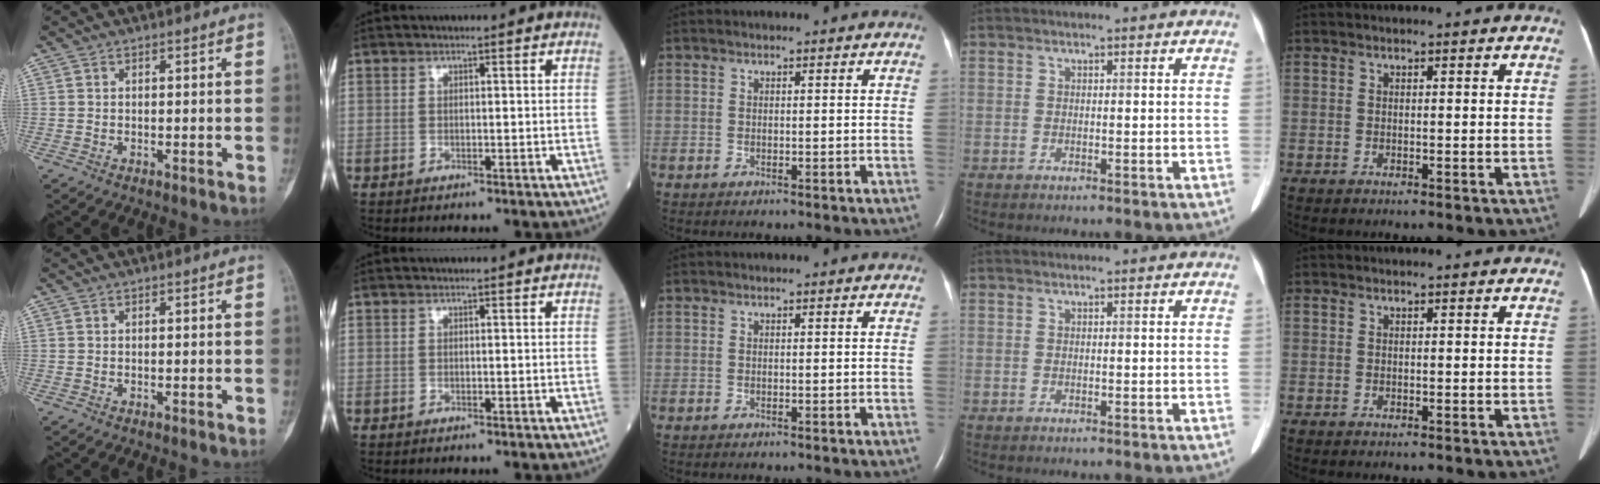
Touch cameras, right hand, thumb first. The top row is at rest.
{}